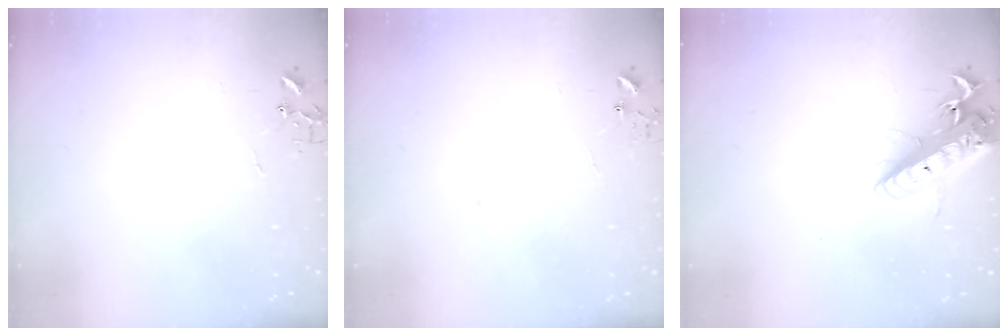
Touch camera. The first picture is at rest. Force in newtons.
{"total": 5.8, "press": 5.8, "slide": 0.7}
{"total": 17.4, "press": 17.0, "slide": 3.4}